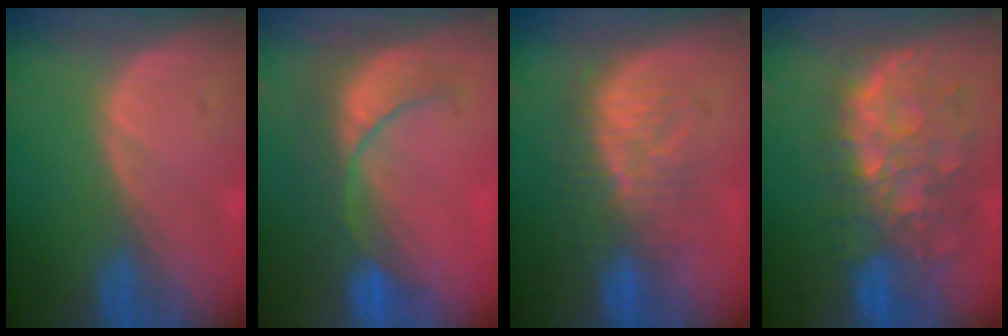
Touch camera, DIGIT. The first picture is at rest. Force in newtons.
{"total": 8.4, "press": 8.1, "slide": 2.3}
{"total": 8.0, "press": 7.8, "slide": 1.5}
{"total": 10.9, "press": 9.5, "slide": 5.2}